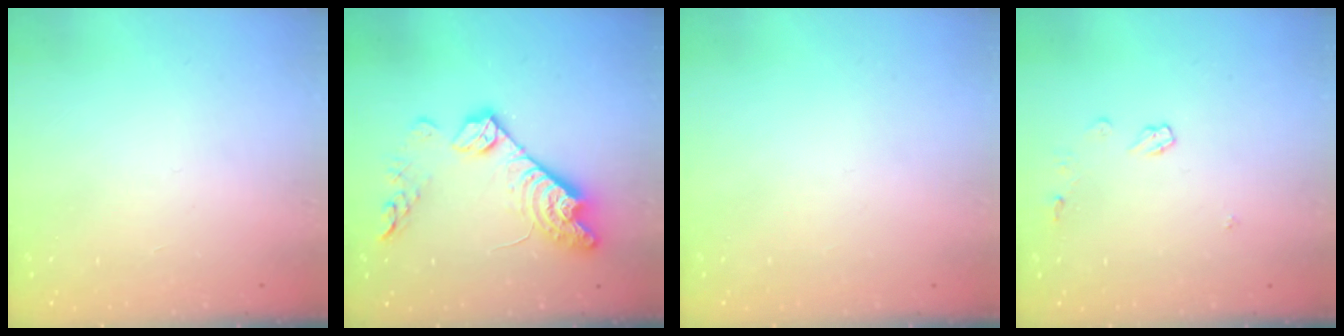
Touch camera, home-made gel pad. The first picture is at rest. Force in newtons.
{"total": 17.5, "press": 17.5, "slide": 1.2}
{"total": 0.0}
{"total": 4.2, "press": 4.1, "slide": 0.5}